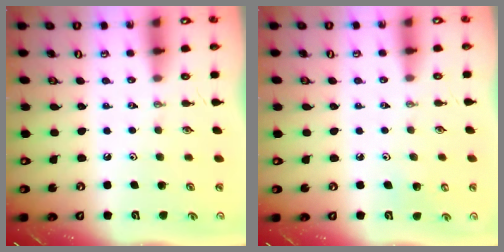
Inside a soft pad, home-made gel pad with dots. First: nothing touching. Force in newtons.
{"total": 4.6, "press": 4.5, "slide": 1.1}